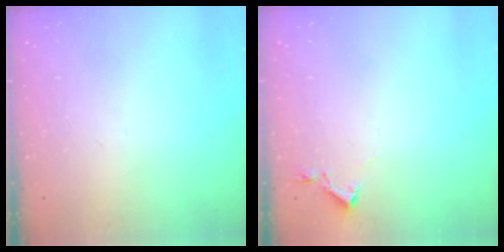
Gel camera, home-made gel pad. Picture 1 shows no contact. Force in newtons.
{"total": 2.9, "press": 2.9, "slide": 0.5}